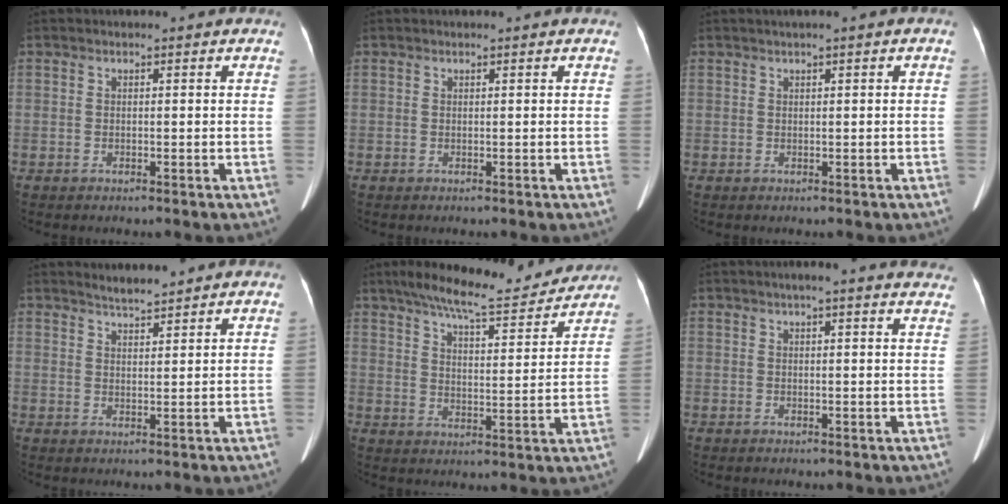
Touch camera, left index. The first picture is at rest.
{"total": 0.0}
{"total": 0.7, "force": [0.2, 0.0, 0.7], "torque": [-0.013, 0.006, 0.006]}
{"total": 2.9, "force": [2.8, 0.1, 0.8], "torque": [-0.020, 0.006, 0.050]}
{"total": 14.7, "force": [13.0, 2.1, 6.3], "torque": [-0.100, 0.002, 0.187]}
{"total": 10.2, "force": [8.9, 1.1, 4.8], "torque": [-0.048, 0.010, 0.084]}